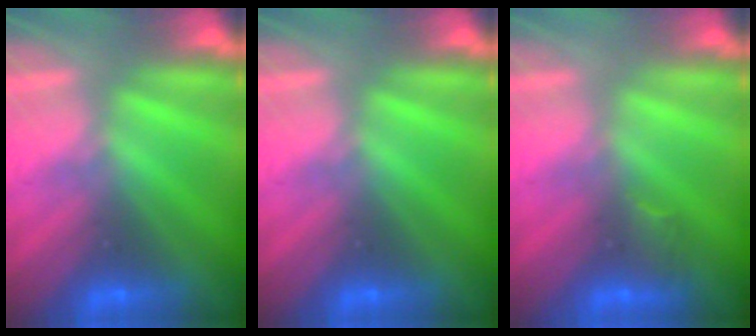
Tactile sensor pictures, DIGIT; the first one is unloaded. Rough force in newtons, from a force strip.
{"total": 0.0}
{"total": 3.1}